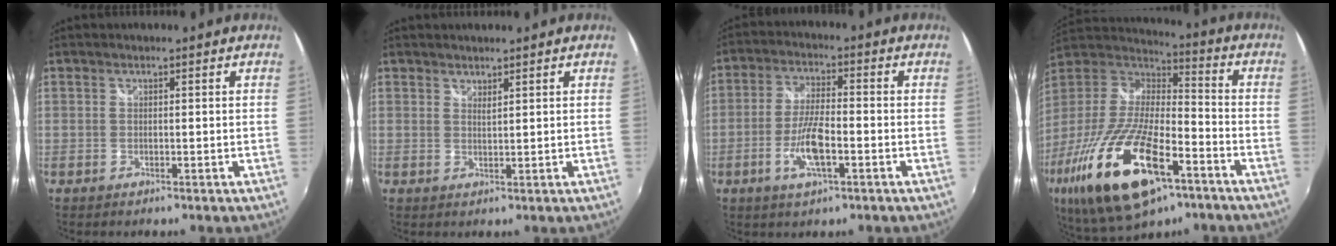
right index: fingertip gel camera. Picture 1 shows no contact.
{"total": 1.4, "force": [1.3, 0.2, 0.4], "torque": [-0.006, 0.000, 0.022]}
{"total": 8.4, "force": [-3.0, 2.3, 7.5], "torque": [-0.153, -0.003, -0.059]}
{"total": 28.3, "force": [-14.1, 11.2, 21.9], "torque": [-0.447, -0.056, -0.249]}